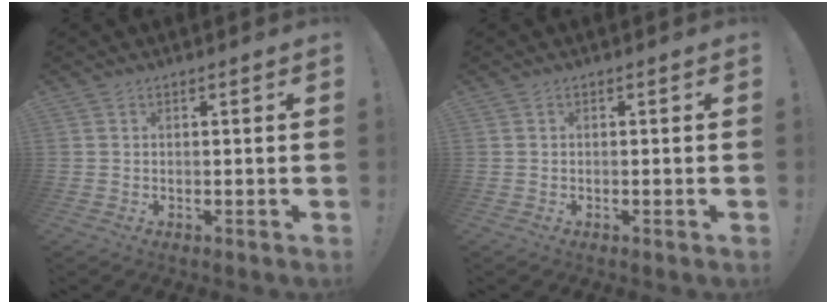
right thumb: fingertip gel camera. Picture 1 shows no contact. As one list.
[{"total": 0.6, "force": [-0.3, -0.2, 0.5], "torque": [-0.012, 0.001, -0.005]}]